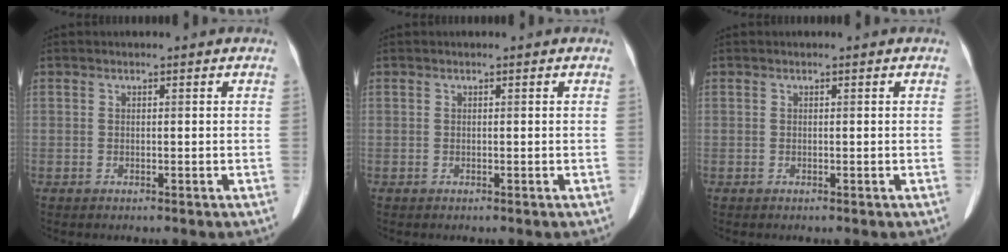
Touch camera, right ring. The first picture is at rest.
{"total": 0.0}
{"total": 0.0}